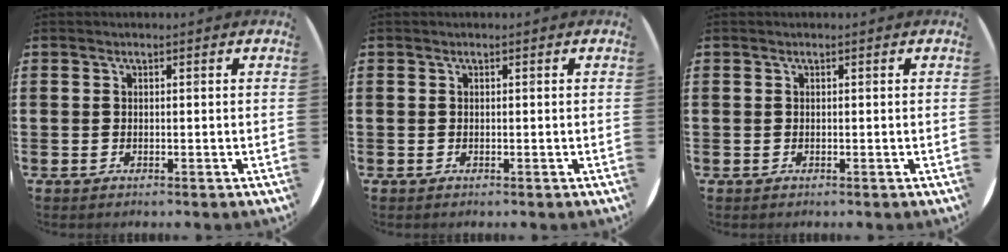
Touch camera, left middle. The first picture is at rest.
{"total": 0.0}
{"total": 0.0}